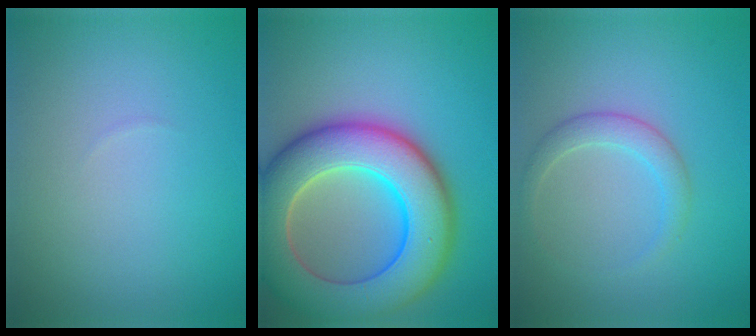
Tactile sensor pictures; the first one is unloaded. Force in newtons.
{"total": 11.9, "press": 11.9, "slide": 0.9}
{"total": 2.1, "press": 2.1, "slide": 0.1}